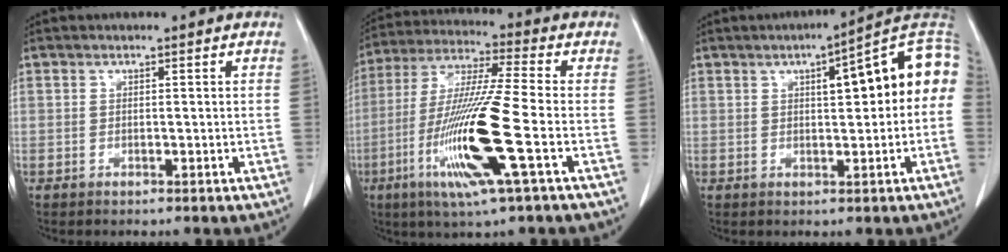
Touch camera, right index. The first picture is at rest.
{"total": 16.0, "force": [-5.0, -0.4, 15.2], "torque": [-0.315, -0.022, -0.101]}
{"total": 12.7, "force": [2.3, 2.6, 12.2], "torque": [-0.167, 0.038, 0.024]}